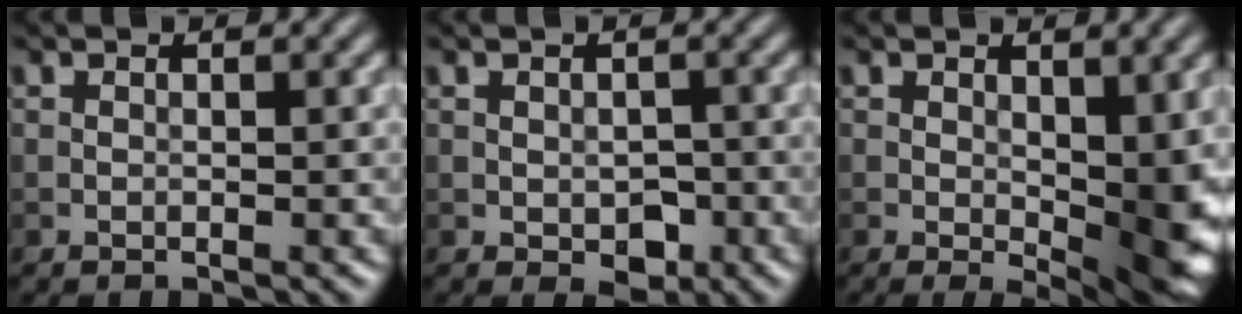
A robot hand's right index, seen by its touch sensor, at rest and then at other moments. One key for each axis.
{"total": 2.2, "fx": -0.6, "fy": 1.5, "fz": 1.5, "tx": -0.018, "ty": -0.006, "tz": -0.005}
{"total": 7.2, "fx": -0.2, "fy": 3.1, "fz": 6.5, "tx": -0.092, "ty": -0.016, "tz": 0.006}